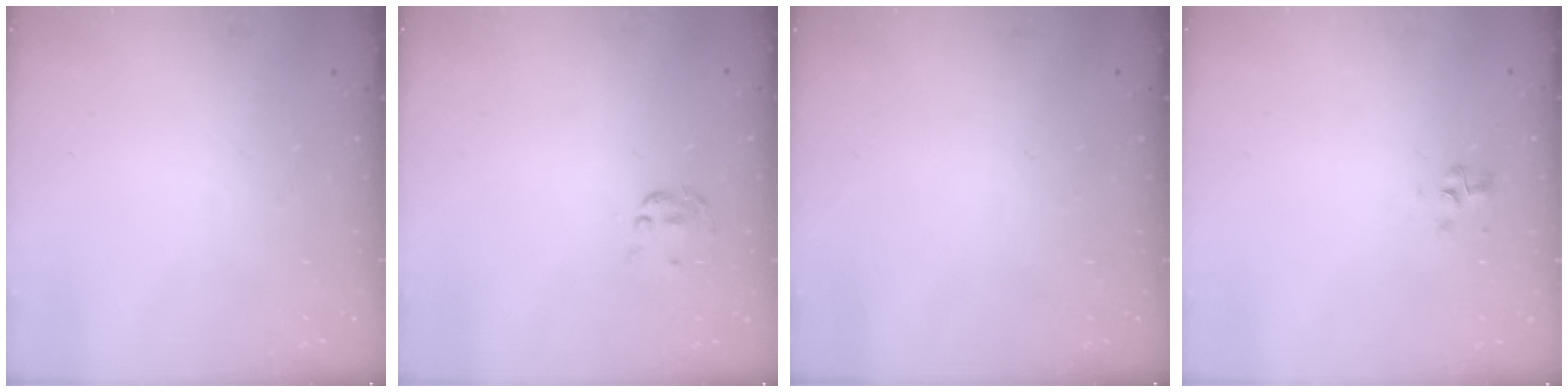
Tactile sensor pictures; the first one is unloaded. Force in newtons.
{"total": 2.0, "press": 1.9, "slide": 0.5}
{"total": 0.0}
{"total": 1.7, "press": 1.6, "slide": 0.6}